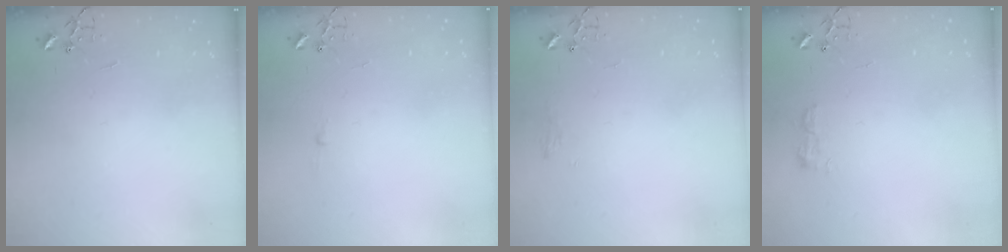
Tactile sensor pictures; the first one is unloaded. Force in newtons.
{"total": 2.8, "press": 2.8, "slide": 0.3}
{"total": 5.9, "press": 5.8, "slide": 0.9}
{"total": 8.8, "press": 8.7, "slide": 0.4}